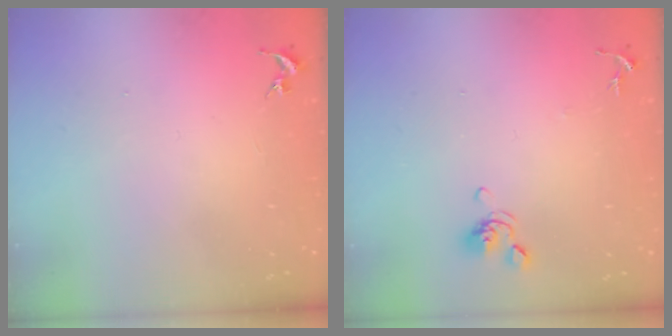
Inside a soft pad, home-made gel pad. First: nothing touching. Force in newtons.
{"total": 6.9, "press": 6.7, "slide": 1.6}